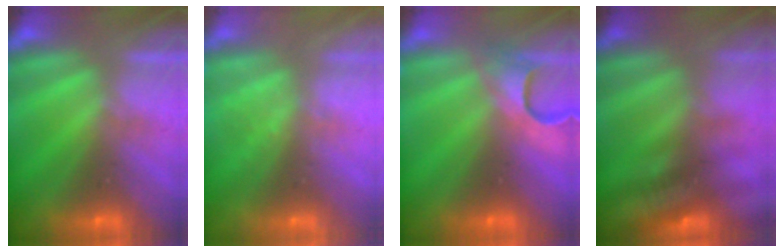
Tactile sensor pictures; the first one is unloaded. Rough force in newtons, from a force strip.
{"total": 2.4}
{"total": 4.6}
{"total": 2.4}